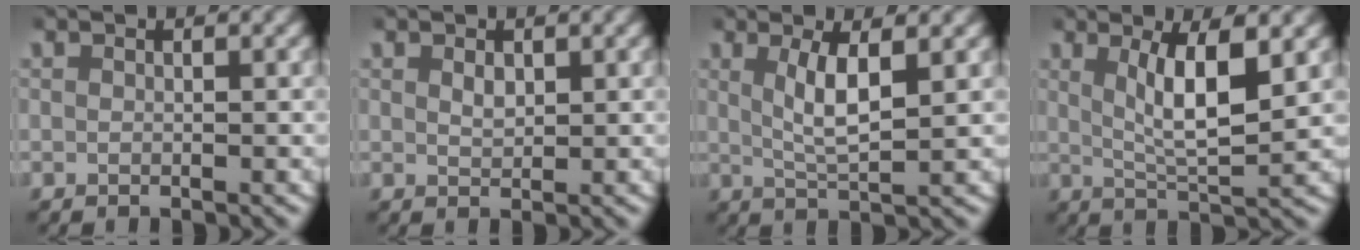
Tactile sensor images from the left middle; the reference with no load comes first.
{"total": 1.1, "force": [0.7, 0.6, 0.7], "torque": [-0.014, -0.005, 0.017]}
{"total": 3.4, "force": [1.0, 0.5, 3.2], "torque": [-0.065, -0.007, 0.023]}
{"total": 5.0, "force": [1.6, 1.2, 4.7], "torque": [-0.079, -0.009, 0.032]}